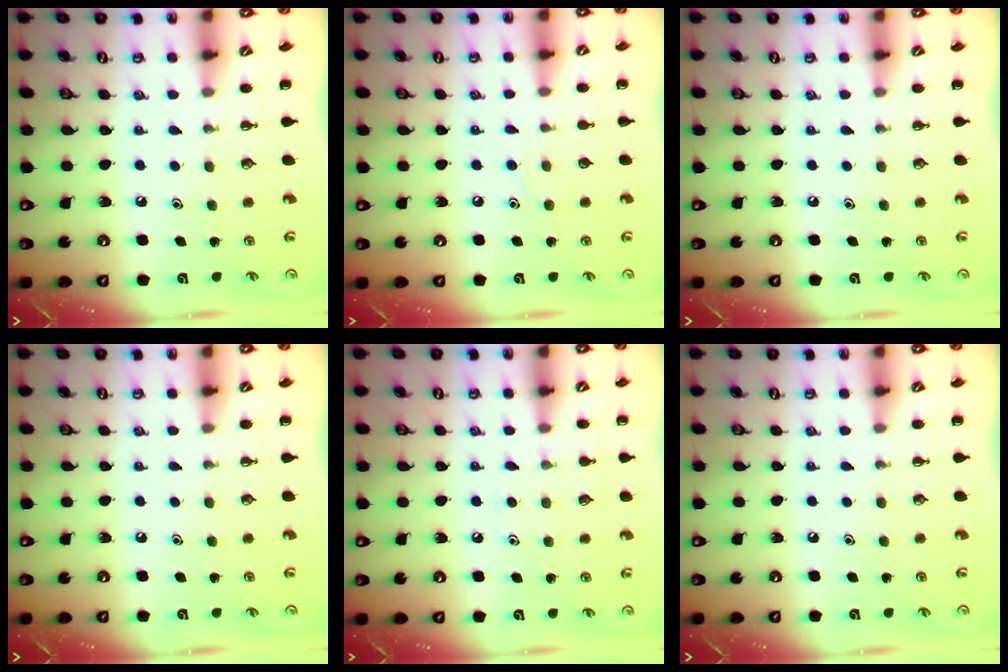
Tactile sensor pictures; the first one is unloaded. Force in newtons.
{"total": 2.3, "press": 2.2, "slide": 0.9}
{"total": 0.0}
{"total": 0.0}
{"total": 5.5, "press": 5.2, "slide": 1.6}
{"total": 0.0}